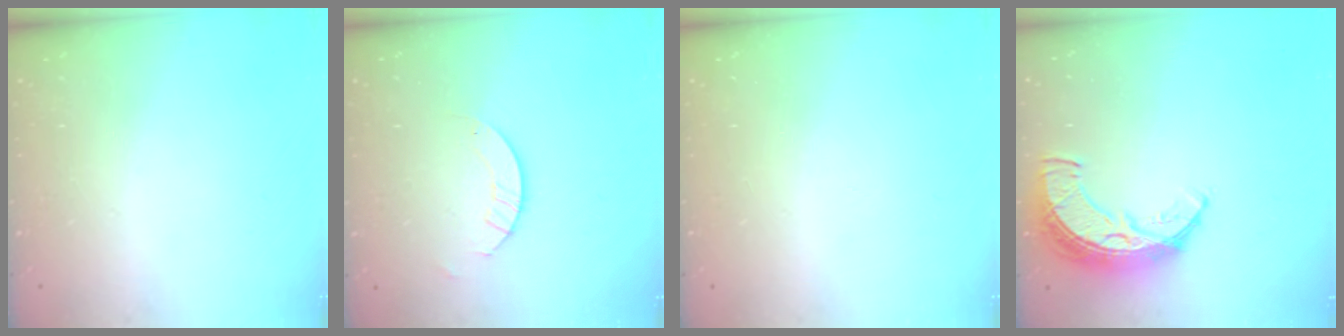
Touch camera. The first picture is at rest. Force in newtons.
{"total": 2.9, "press": 2.9, "slide": 0.3}
{"total": 0.0}
{"total": 9.6, "press": 9.6, "slide": 0.6}